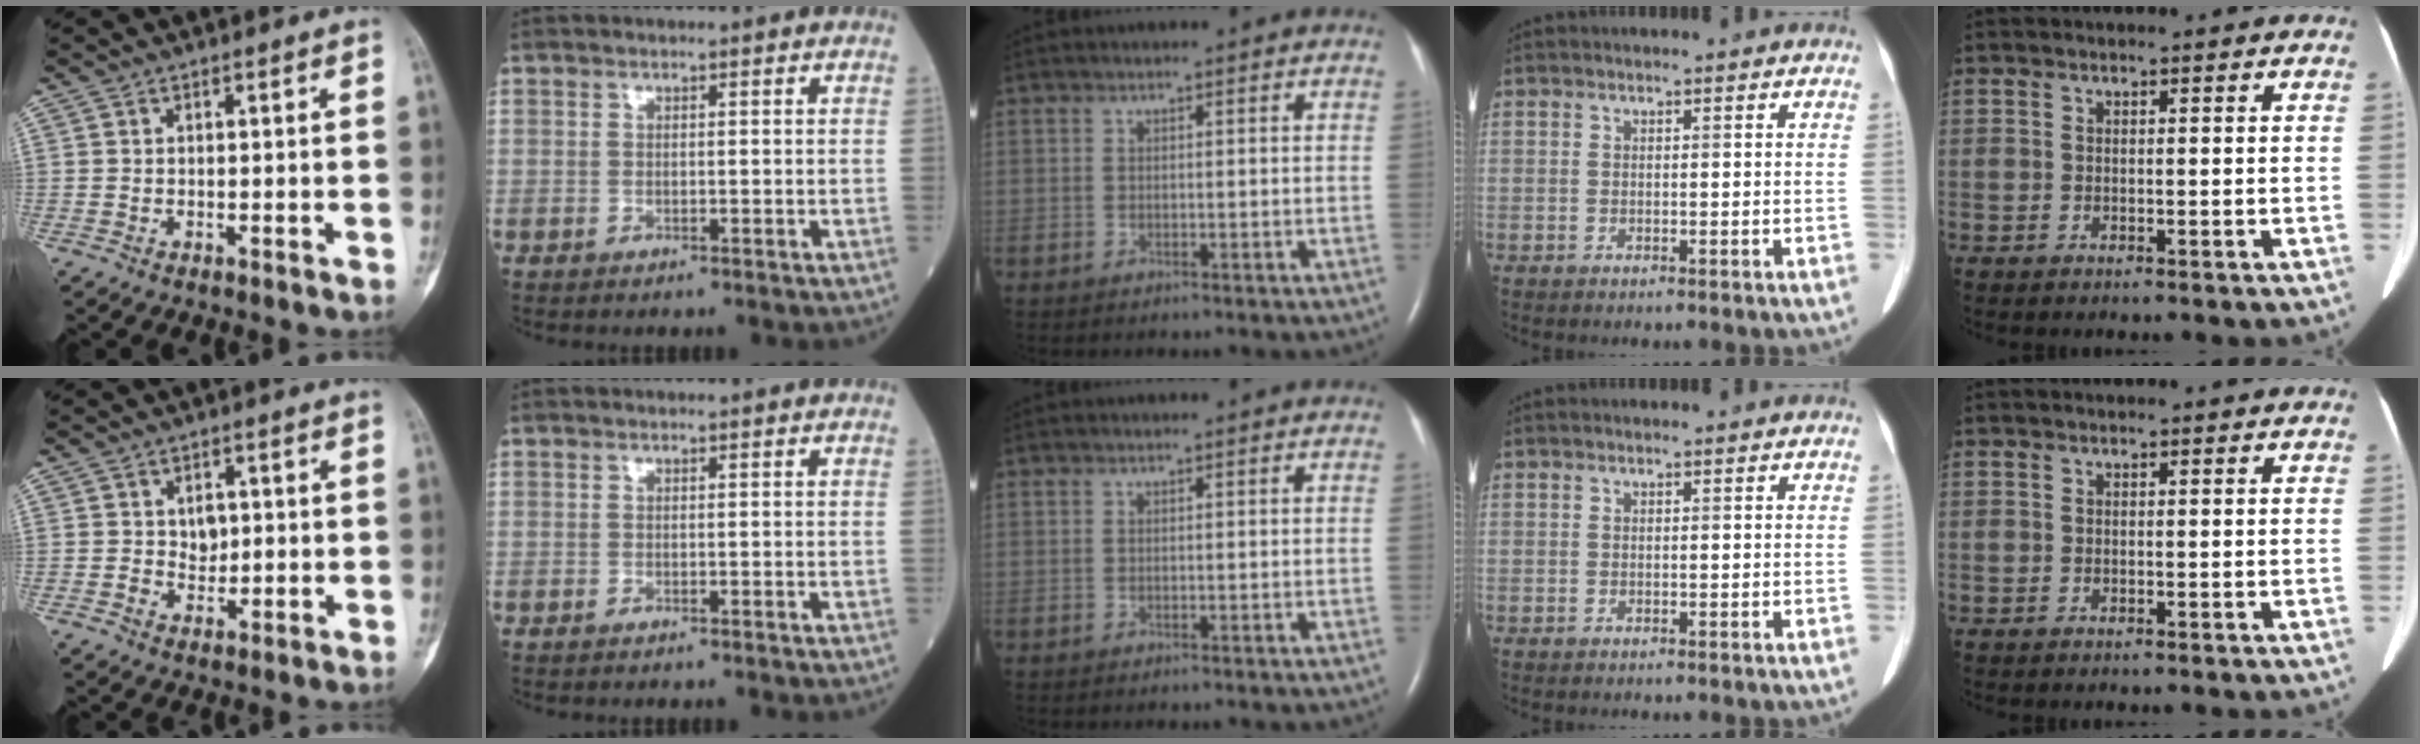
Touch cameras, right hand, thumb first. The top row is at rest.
{"thumb": {"total": 3.6, "force": [0.3, 2.8, 2.2], "torque": [-0.005, 0.002, 0.005]}}